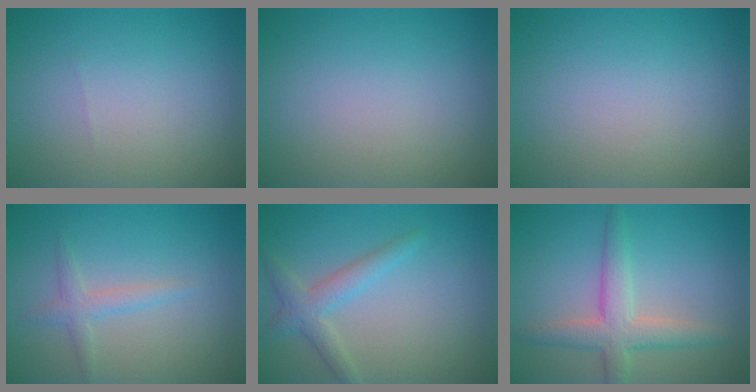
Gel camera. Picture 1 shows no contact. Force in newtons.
{"total": 0.0}
{"total": 0.0}
{"total": 1.7, "press": 1.7, "slide": 0.1}
{"total": 2.7, "press": 2.7, "slide": 0.1}
{"total": 4.0, "press": 4.0, "slide": 0.2}